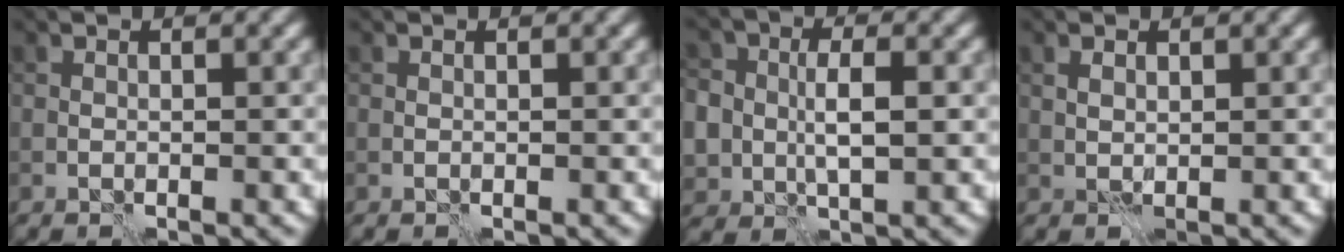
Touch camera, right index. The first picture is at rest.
{"total": 0.0}
{"total": 6.1, "force": [0.1, 4.7, 3.9], "torque": [-0.055, -0.004, 0.000]}
{"total": 0.9, "force": [0.6, 0.5, 0.4], "torque": [-0.011, 0.002, 0.014]}